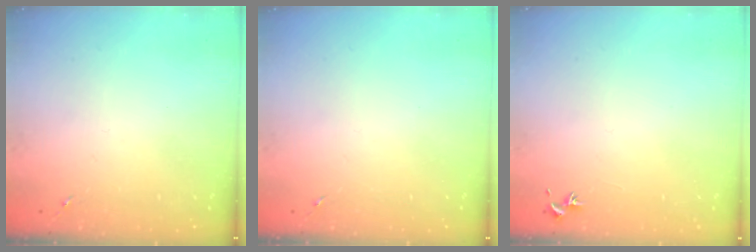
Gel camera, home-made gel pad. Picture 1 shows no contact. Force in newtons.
{"total": 0.0}
{"total": 0.8, "press": 0.7, "slide": 0.3}